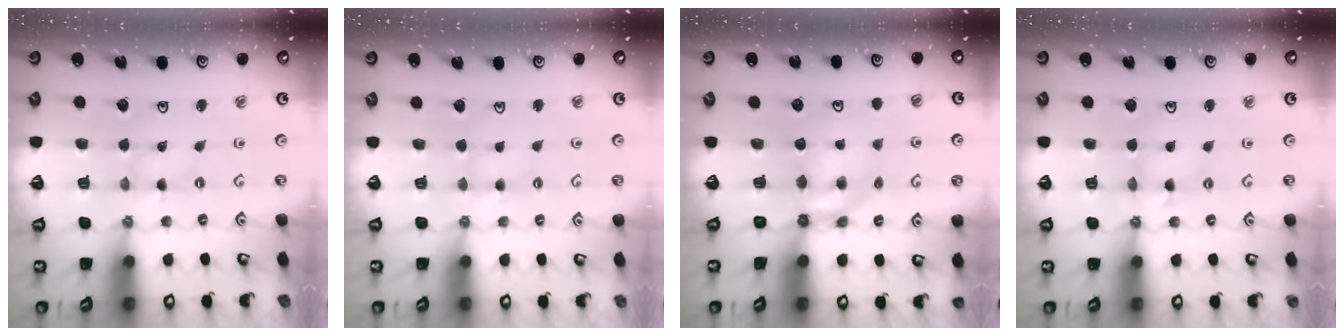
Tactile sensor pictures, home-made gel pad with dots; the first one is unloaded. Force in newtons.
{"total": 2.1, "press": 2.0, "slide": 0.4}
{"total": 6.2, "press": 6.2, "slide": 0.6}
{"total": 3.5, "press": 3.5, "slide": 0.3}